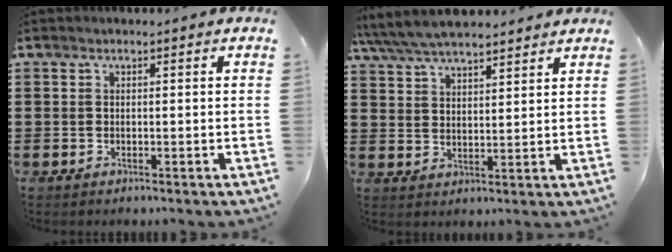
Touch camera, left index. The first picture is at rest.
{"total": 5.7, "force": [5.3, 1.1, 1.9], "torque": [-0.055, -0.013, 0.096]}